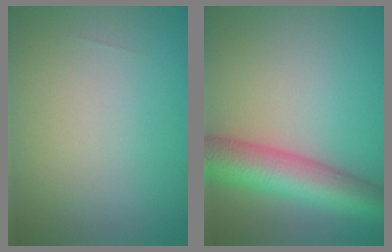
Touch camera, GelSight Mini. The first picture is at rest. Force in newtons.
{"total": 7.5, "press": 7.5, "slide": 0.4}